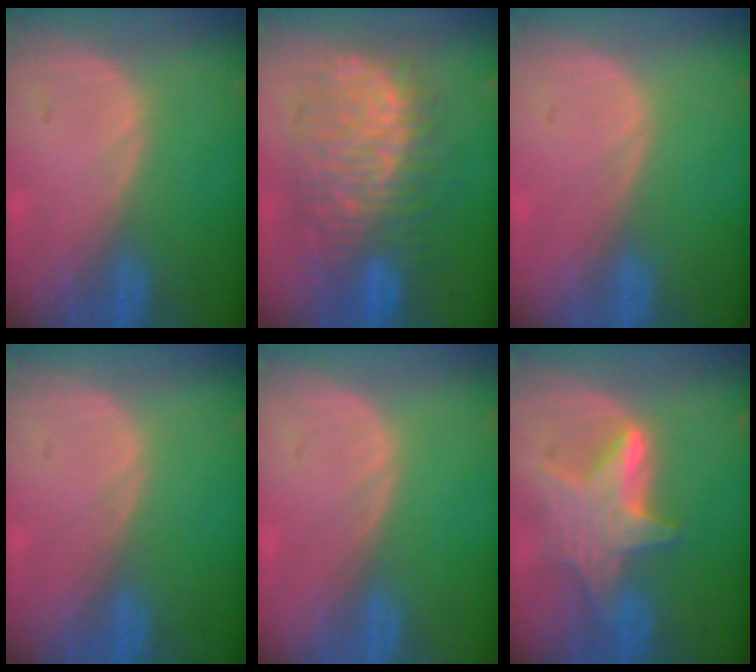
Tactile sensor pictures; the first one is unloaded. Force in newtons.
{"total": 12.2, "press": 12.1, "slide": 1.3}
{"total": 0.0}
{"total": 0.0}
{"total": 0.0}
{"total": 7.1, "press": 7.1, "slide": 0.3}